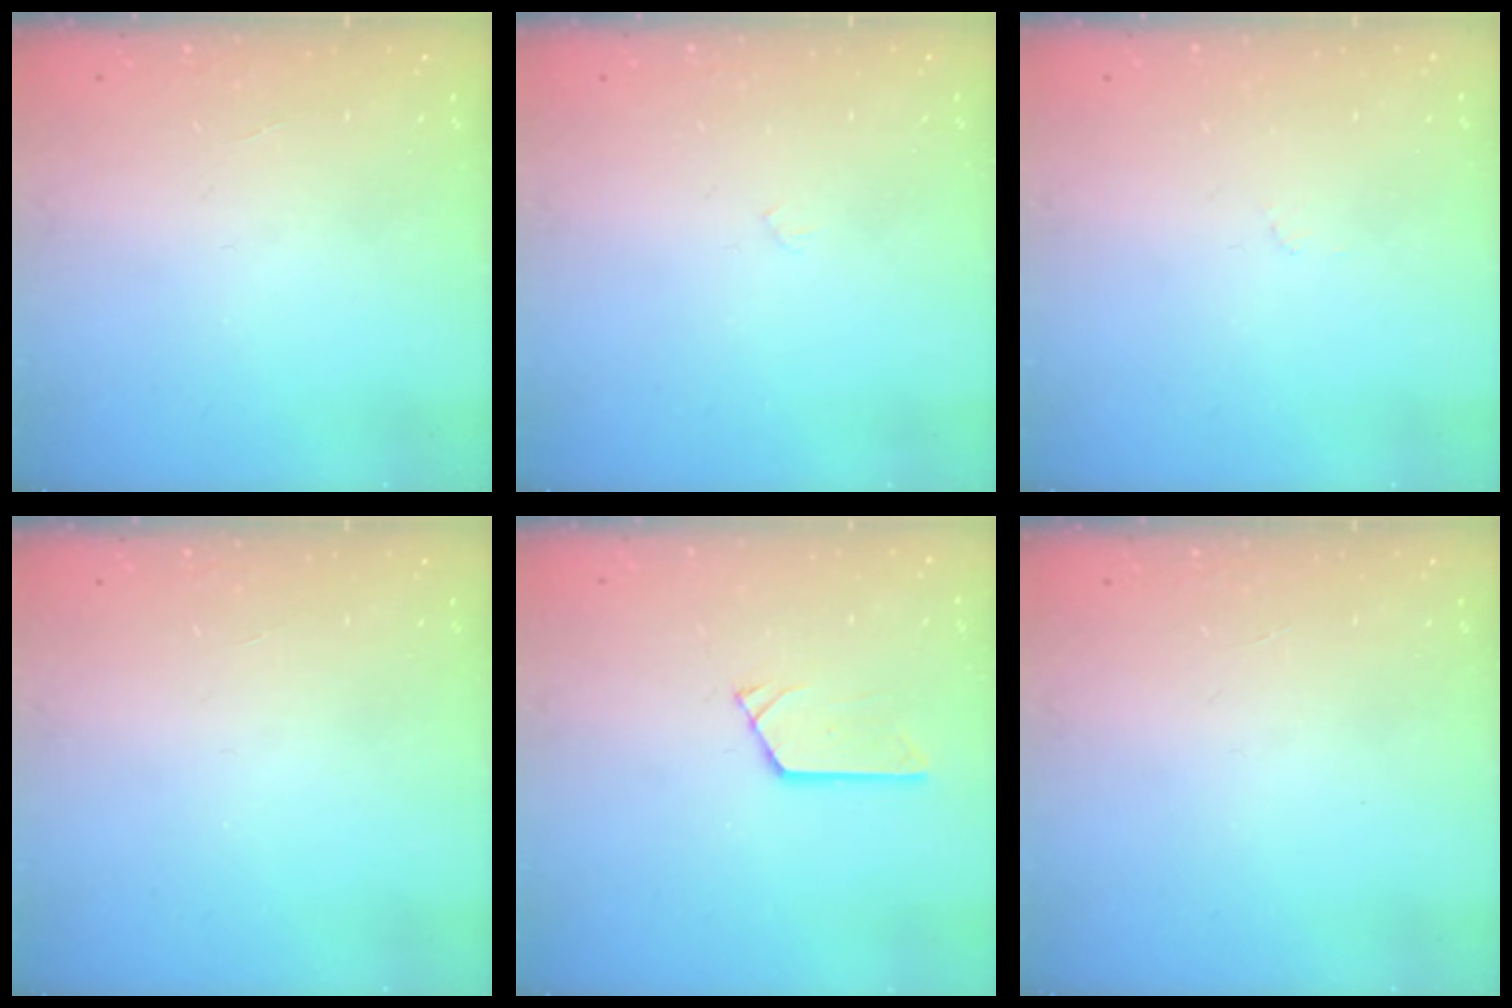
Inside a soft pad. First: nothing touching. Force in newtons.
{"total": 2.8, "press": 2.8, "slide": 0.5}
{"total": 2.5, "press": 2.4, "slide": 0.3}
{"total": 0.0}
{"total": 2.9, "press": 2.9, "slide": 0.3}
{"total": 0.0}